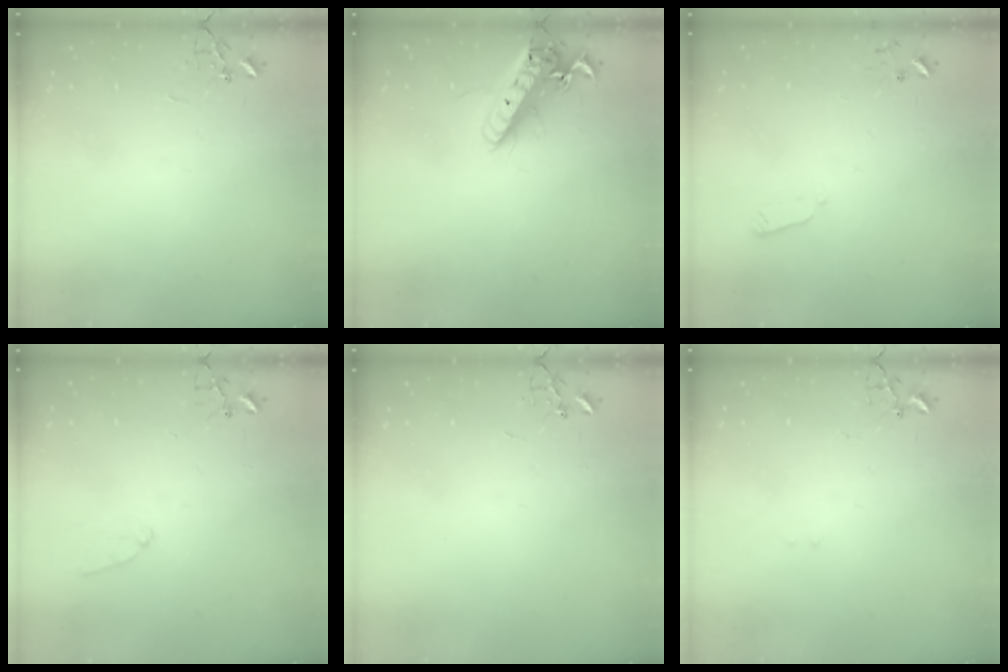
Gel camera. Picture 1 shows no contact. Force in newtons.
{"total": 18.2, "press": 18.0, "slide": 3.0}
{"total": 2.4, "press": 2.3, "slide": 0.4}
{"total": 5.7, "press": 5.7, "slide": 0.6}
{"total": 0.0}
{"total": 6.8, "press": 6.8, "slide": 0.6}